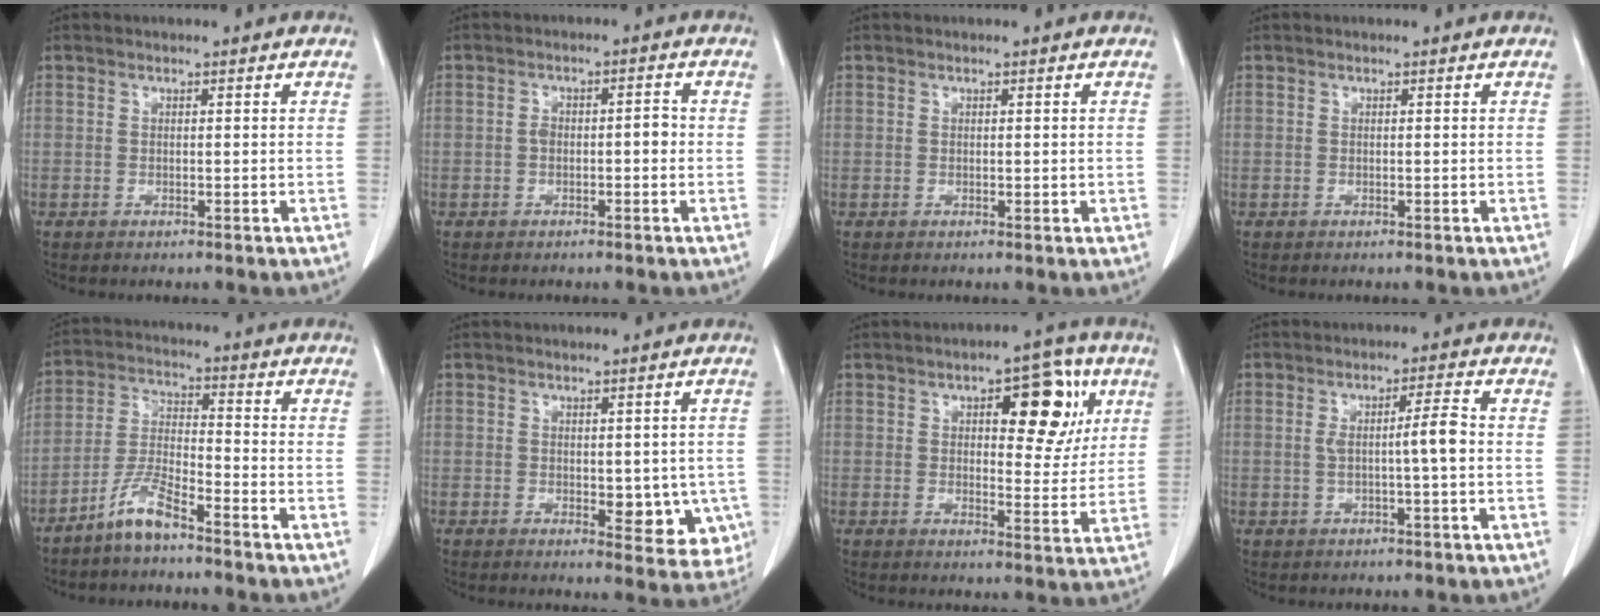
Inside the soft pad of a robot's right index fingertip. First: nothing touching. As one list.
[{"total": 3.1, "force": [-0.5, 1.4, 2.7], "torque": [-0.044, 0.016, -0.005]}, {"total": 0.8, "force": [0.0, 0.6, 0.6], "torque": [-0.006, -0.001, 0.002]}, {"total": 0.0}, {"total": 6.6, "force": [-5.1, 0.8, 4.1], "torque": [-0.094, -0.009, -0.103]}, {"total": 7.5, "force": [-1.2, 4.1, 6.2], "torque": [-0.045, -0.009, -0.008]}, {"total": 11.0, "force": [4.3, 4.3, 9.2], "torque": [-0.111, 0.019, 0.058]}, {"total": 4.3, "force": [-0.2, 0.0, 4.3], "torque": [-0.076, 0.006, 0.000]}]